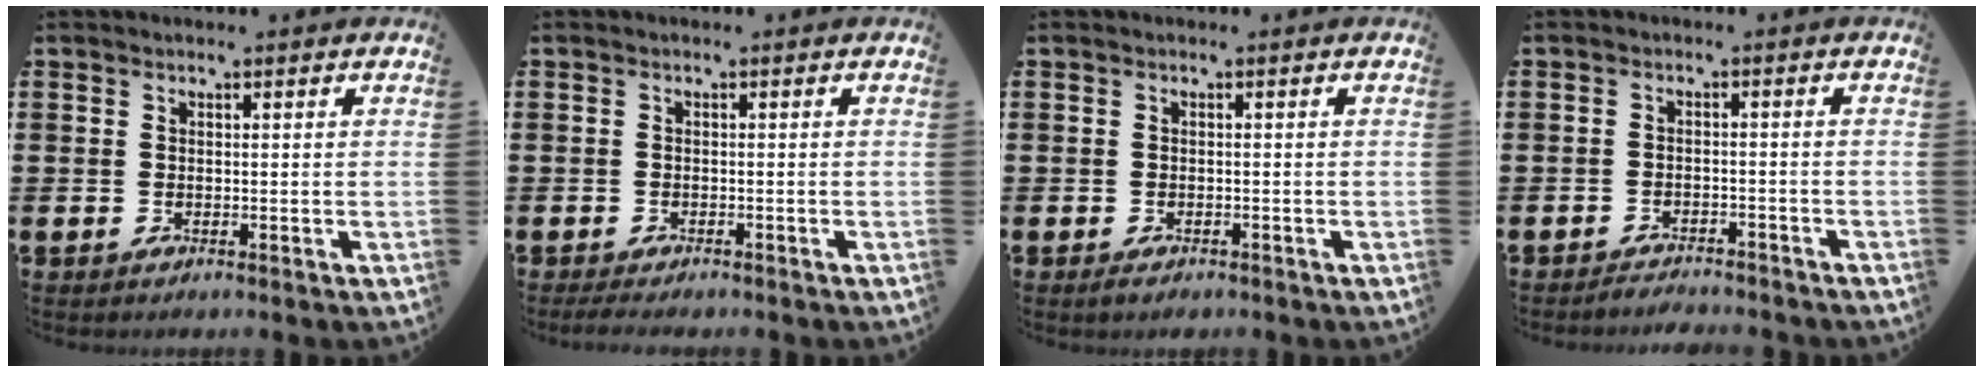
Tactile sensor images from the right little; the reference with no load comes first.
{"total": 1.0, "force": [-0.9, 0.1, 0.5], "torque": [-0.009, -0.003, -0.017]}
{"total": 0.8, "force": [-0.6, 0.3, 0.4], "torque": [-0.001, -0.006, -0.014]}
{"total": 1.9, "force": [-1.9, 0.0, -0.1], "torque": [-0.004, 0.005, -0.041]}